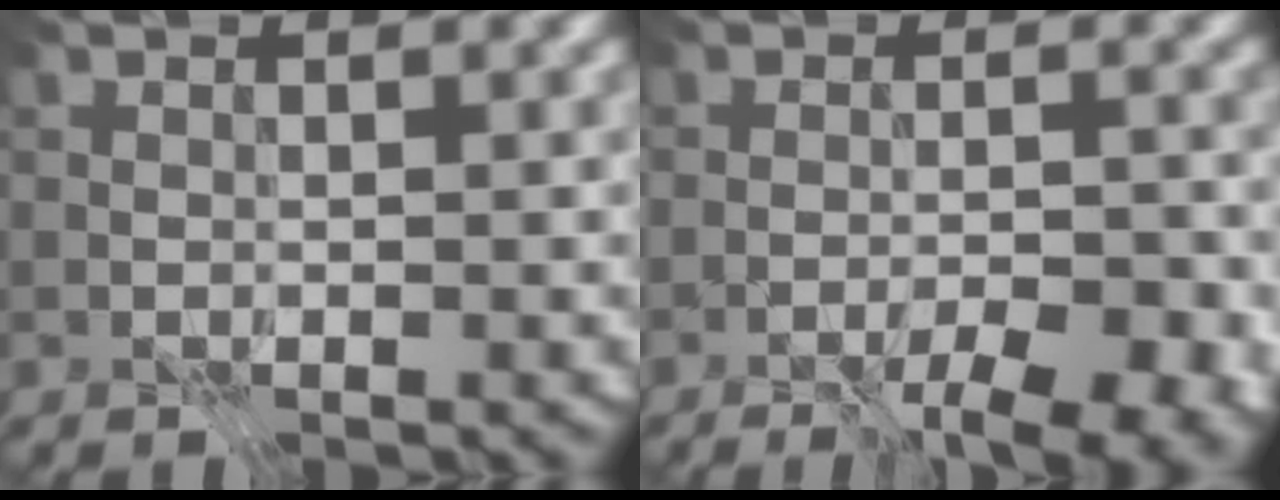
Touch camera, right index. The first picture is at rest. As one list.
[{"total": 6.6, "force": [-4.4, 1.3, 4.7], "torque": [-0.065, -0.006, -0.055]}]